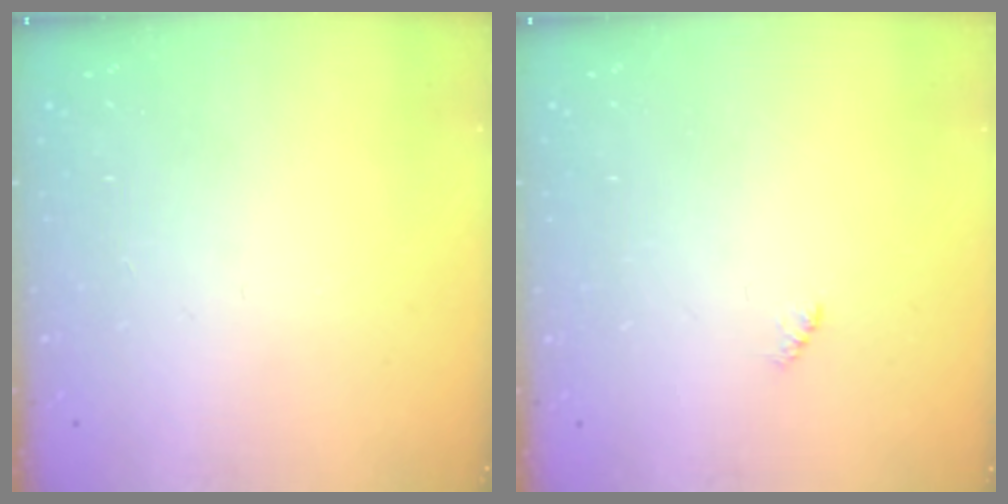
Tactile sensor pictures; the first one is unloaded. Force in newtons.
{"total": 1.9, "press": 1.9, "slide": 0.4}